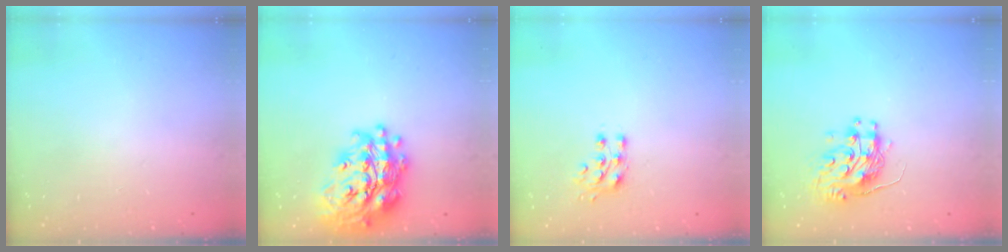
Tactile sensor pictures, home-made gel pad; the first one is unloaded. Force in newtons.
{"total": 25.9, "press": 25.8, "slide": 2.3}
{"total": 7.1, "press": 7.1, "slide": 0.8}
{"total": 10.7, "press": 10.6, "slide": 1.2}